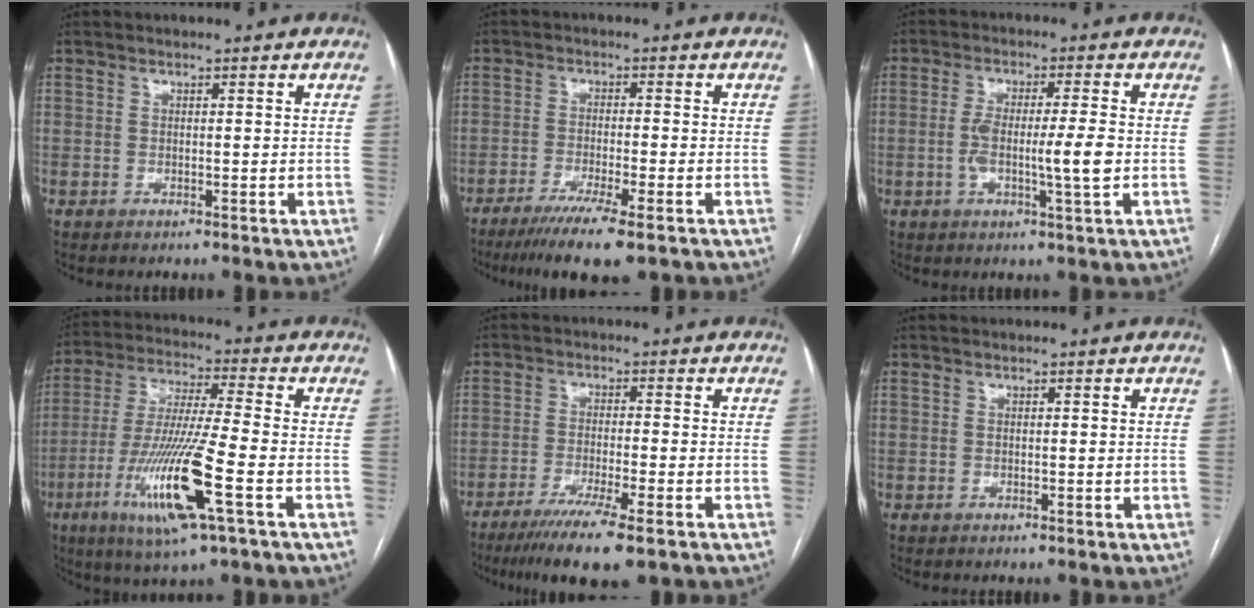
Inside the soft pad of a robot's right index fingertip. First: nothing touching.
{"total": 9.1, "force": [-6.2, 0.0, 6.7], "torque": [-0.105, -0.021, -0.095]}
{"total": 7.4, "force": [-1.1, 0.2, 7.4], "torque": [-0.135, 0.001, -0.019]}
{"total": 15.9, "force": [-5.9, 0.4, 14.8], "torque": [-0.302, -0.024, -0.110]}
{"total": 9.9, "force": [-6.7, 0.0, 7.3], "torque": [-0.115, -0.024, -0.104]}
{"total": 0.0}